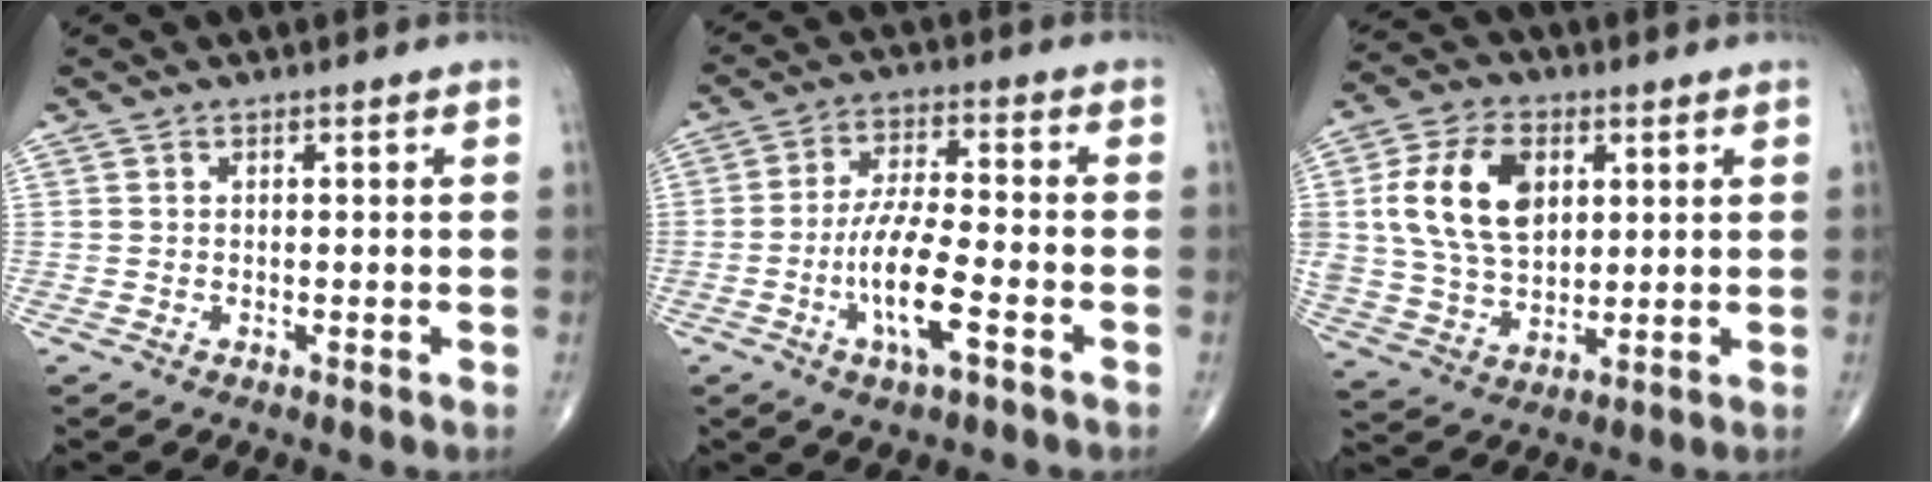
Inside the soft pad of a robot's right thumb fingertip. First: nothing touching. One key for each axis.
{"total": 10.5, "fx": -3.8, "fy": 2.8, "fz": 9.4, "tx": -0.186, "ty": 0.019, "tz": -0.072}
{"total": 15.3, "fx": 3.8, "fy": 10.0, "fz": 11.0, "tx": -0.191, "ty": -0.003, "tz": 0.074}